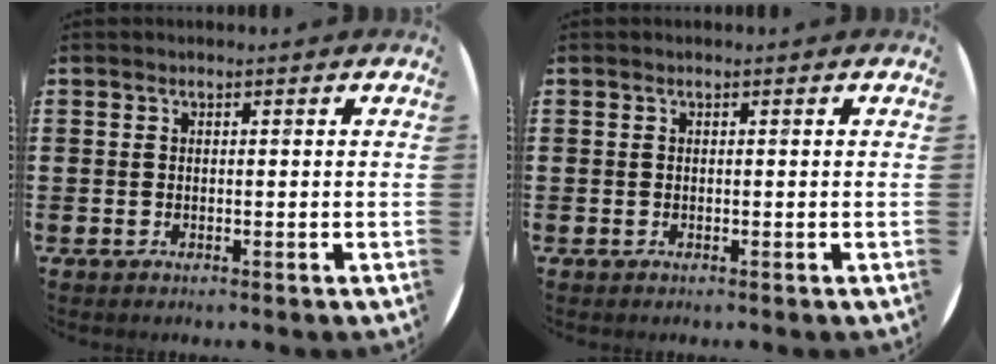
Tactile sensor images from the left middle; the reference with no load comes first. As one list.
[{"total": 0.0}]